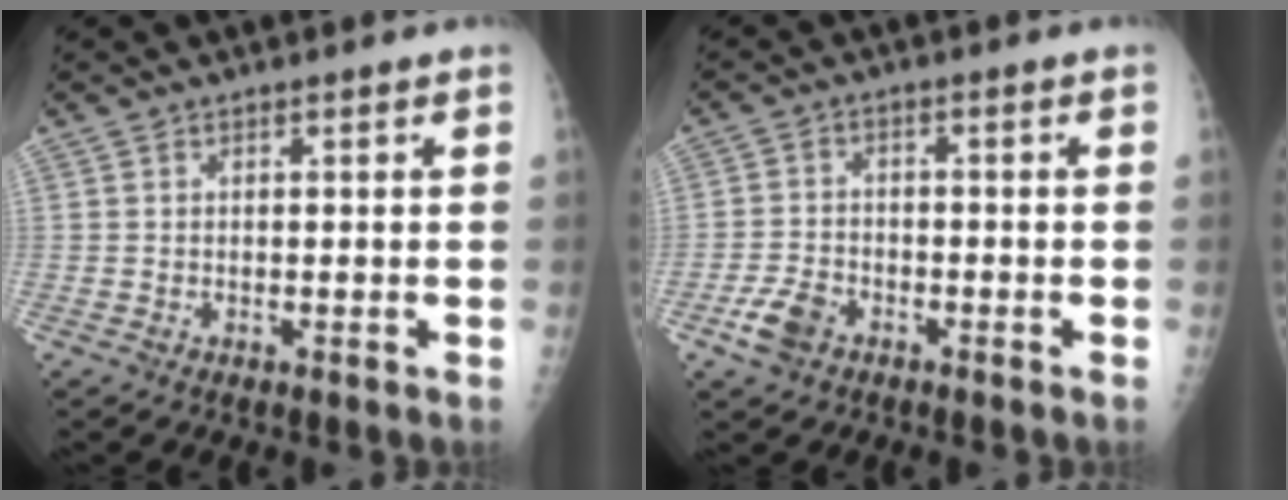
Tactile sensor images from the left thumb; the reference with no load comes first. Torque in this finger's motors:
{"motor_torque": [-0.50, 0.57, 0.09, 0.09, 0.04]}